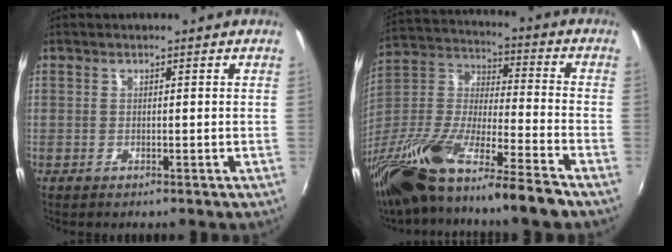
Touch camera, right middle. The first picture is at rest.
{"total": 23.7, "force": [-17.3, 2.6, 15.9], "torque": [-0.283, -0.040, -0.315]}